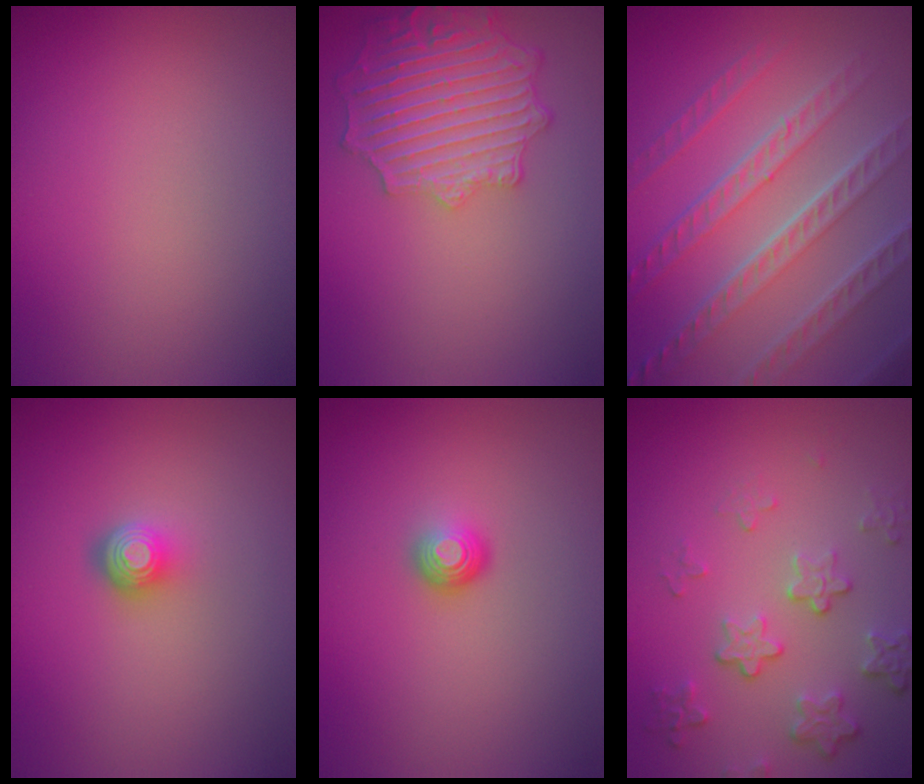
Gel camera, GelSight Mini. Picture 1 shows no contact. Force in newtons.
{"total": 6.4, "press": 5.6, "slide": 3.1}
{"total": 8.0, "press": 5.6, "slide": 5.8}
{"total": 2.3, "press": 1.4, "slide": 1.8}
{"total": 1.6, "press": 1.1, "slide": 1.2}
{"total": 4.1, "press": 3.1, "slide": 2.7}